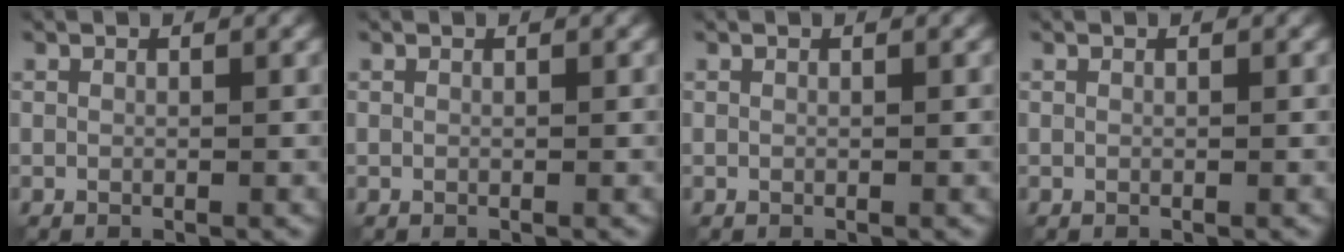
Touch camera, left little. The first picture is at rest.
{"total": 0.0}
{"total": 0.0}
{"total": 0.0}